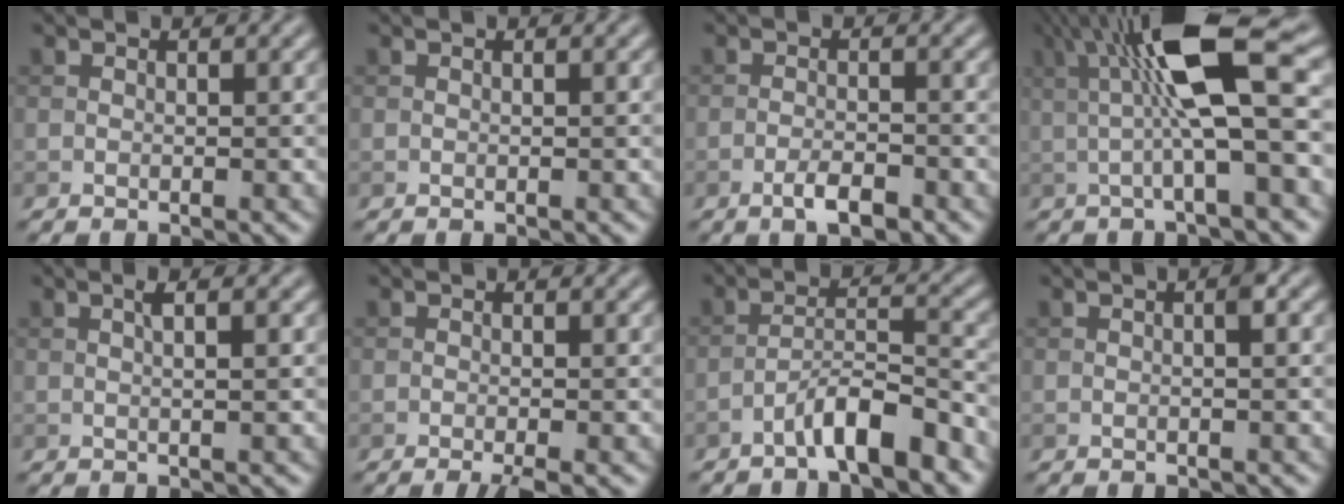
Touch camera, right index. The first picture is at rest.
{"total": 0.0}
{"total": 2.6, "force": [-1.6, 0.6, 1.9], "torque": [-0.036, 0.001, -0.032]}
{"total": 10.3, "force": [2.1, 2.2, 9.8], "torque": [-0.161, 0.011, 0.032]}
{"total": 1.9, "force": [0.5, 0.3, 1.8], "torque": [-0.025, 0.005, 0.007]}
{"total": 2.0, "force": [-1.2, 0.2, 1.6], "torque": [-0.026, -0.003, -0.023]}
{"total": 5.0, "force": [-3.5, 0.8, 3.4], "torque": [-0.058, 0.014, -0.065]}
{"total": 1.2, "force": [0.1, 0.1, 1.2], "torque": [-0.021, 0.002, 0.001]}